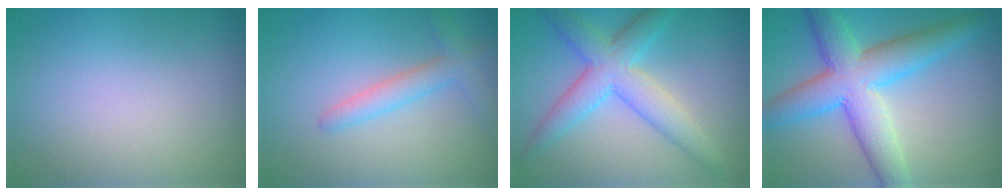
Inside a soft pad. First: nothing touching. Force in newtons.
{"total": 2.4, "press": 2.4, "slide": 0.1}
{"total": 5.2, "press": 5.1, "slide": 0.3}
{"total": 7.5, "press": 7.5, "slide": 0.3}